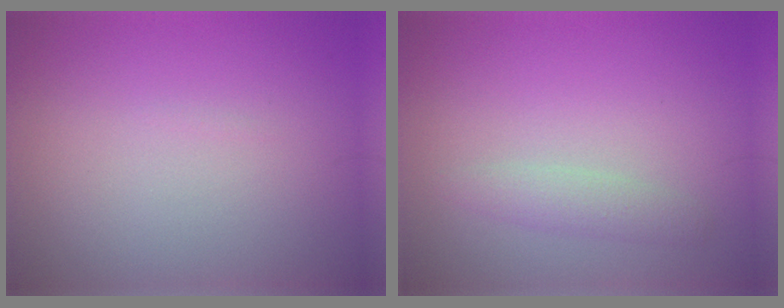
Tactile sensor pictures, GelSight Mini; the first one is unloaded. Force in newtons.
{"total": 1.6, "press": 1.6, "slide": 0.0}